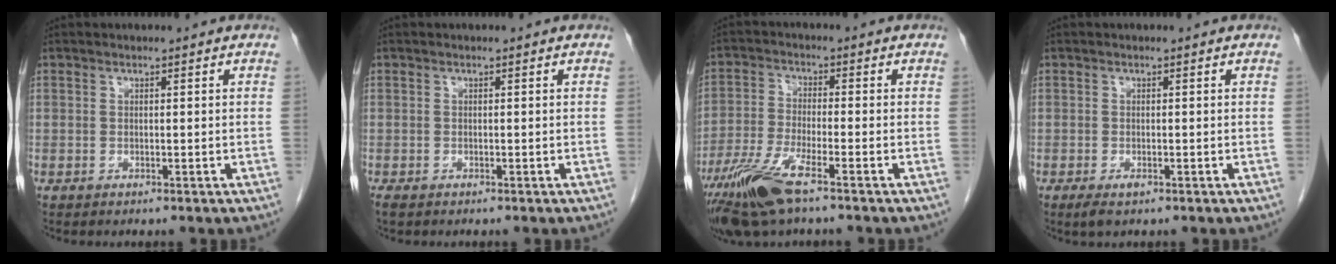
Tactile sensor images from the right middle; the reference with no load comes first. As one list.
[{"total": 0.9, "force": [-0.7, 0.3, 0.4], "torque": [-0.013, -0.003, -0.011]}, {"total": 9.4, "force": [-6.1, 1.2, 7.1], "torque": [-0.156, -0.021, -0.115]}, {"total": 1.8, "force": [-1.0, 0.7, 1.4], "torque": [-0.028, -0.003, -0.013]}]